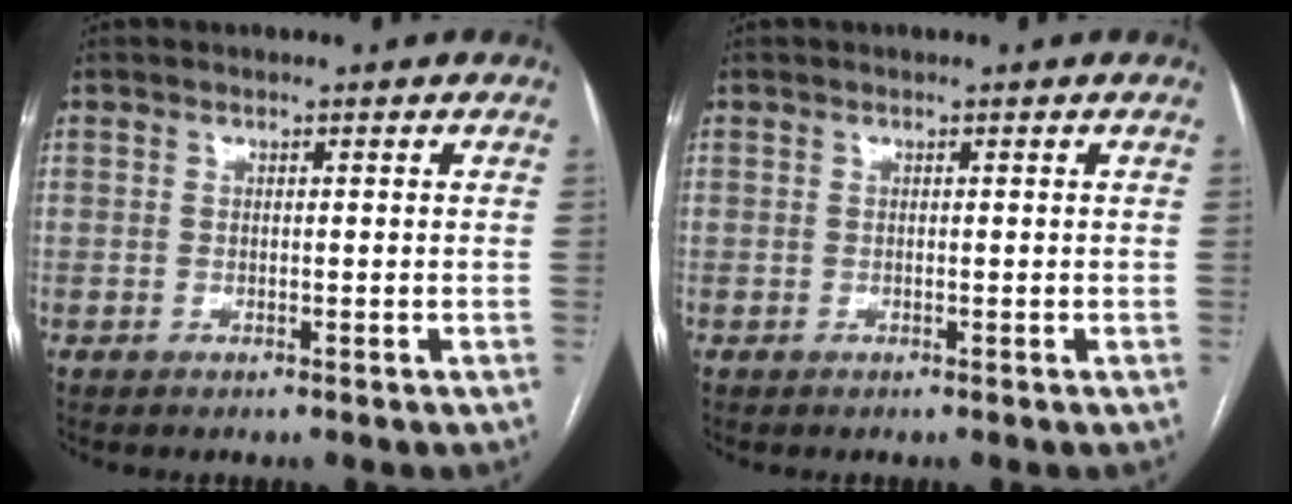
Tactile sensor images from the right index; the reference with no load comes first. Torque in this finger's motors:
{"motor_torque": [-0.05, 0.12, 0.00, -0.02]}